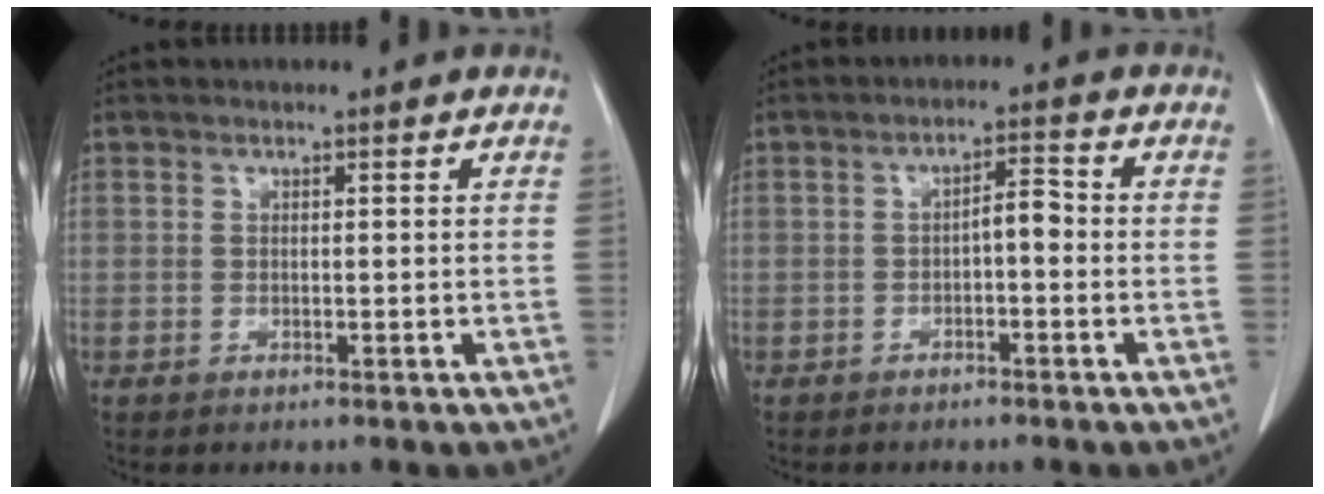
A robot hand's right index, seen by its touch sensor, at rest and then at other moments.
{"total": 3.0, "force": [-0.6, 1.0, 2.8], "torque": [-0.042, 0.012, -0.010]}